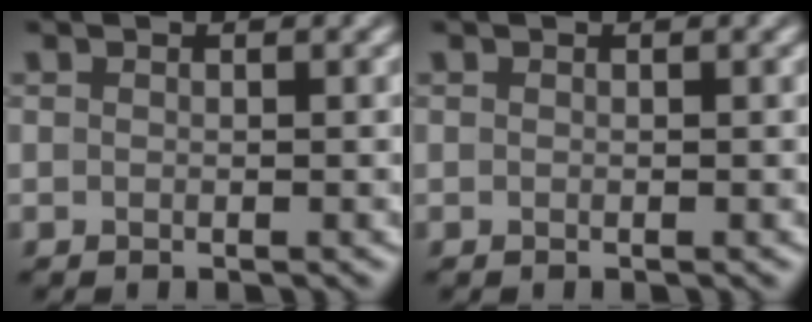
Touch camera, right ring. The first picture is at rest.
{"total": 0.0}